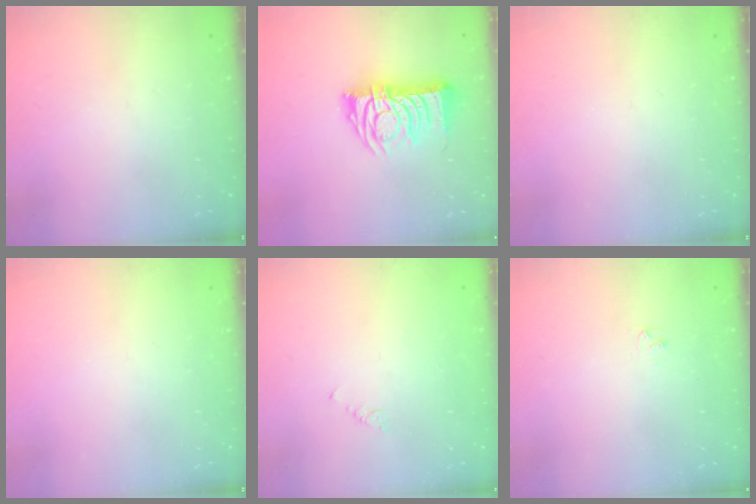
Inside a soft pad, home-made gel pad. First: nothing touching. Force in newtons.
{"total": 14.3, "press": 14.3, "slide": 0.6}
{"total": 0.0}
{"total": 0.0}
{"total": 1.0, "press": 0.9, "slide": 0.3}
{"total": 1.9, "press": 1.9, "slide": 0.2}